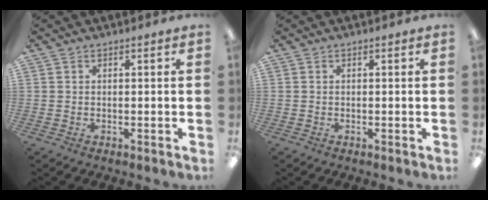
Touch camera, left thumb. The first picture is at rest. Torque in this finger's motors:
{"motor_torque": [0.00, 0.00, 0.00, 0.00, 0.00]}